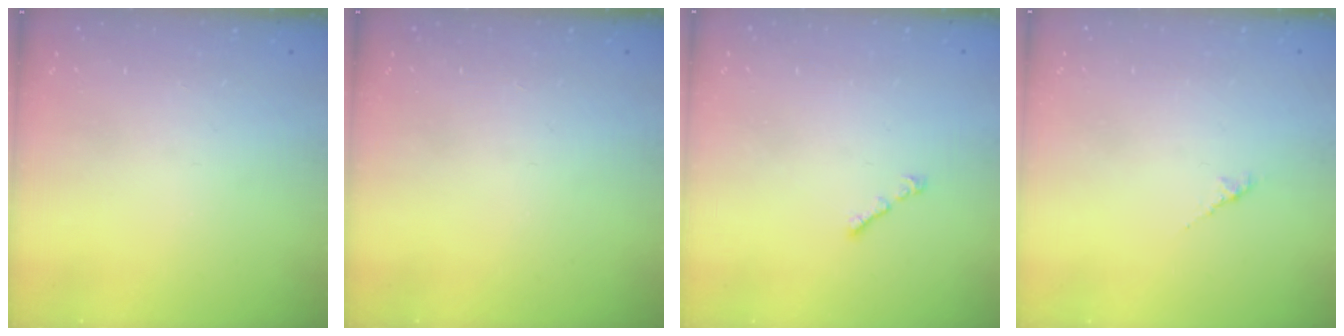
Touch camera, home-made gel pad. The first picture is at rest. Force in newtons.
{"total": 0.0}
{"total": 0.9, "press": 0.8, "slide": 0.5}
{"total": 1.5, "press": 1.4, "slide": 0.5}